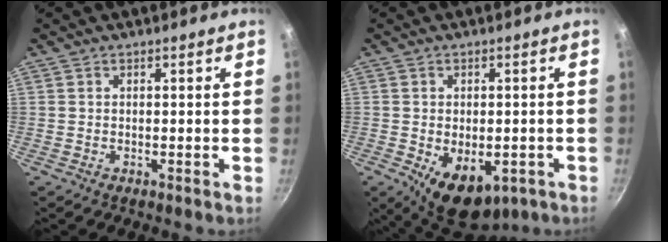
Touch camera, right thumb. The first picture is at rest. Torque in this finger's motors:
{"motor_torque": [-0.38, 0.46, 0.54, 0.49, 0.10]}